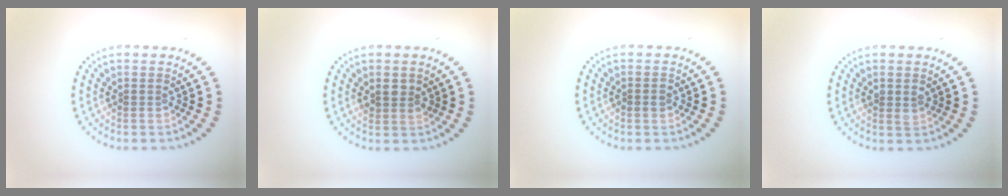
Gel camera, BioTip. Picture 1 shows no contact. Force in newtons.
{"total": 1.5, "press": 1.4, "slide": 0.5}
{"total": 1.0, "press": 1.0, "slide": 0.0}
{"total": 1.1, "press": 1.1, "slide": 0.1}